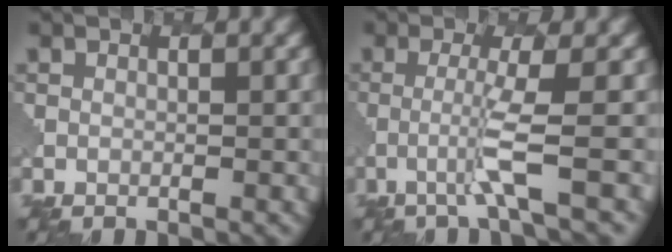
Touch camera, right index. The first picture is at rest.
{"total": 2.8, "force": [-0.9, -0.2, 2.6], "torque": [-0.057, -0.001, -0.027]}